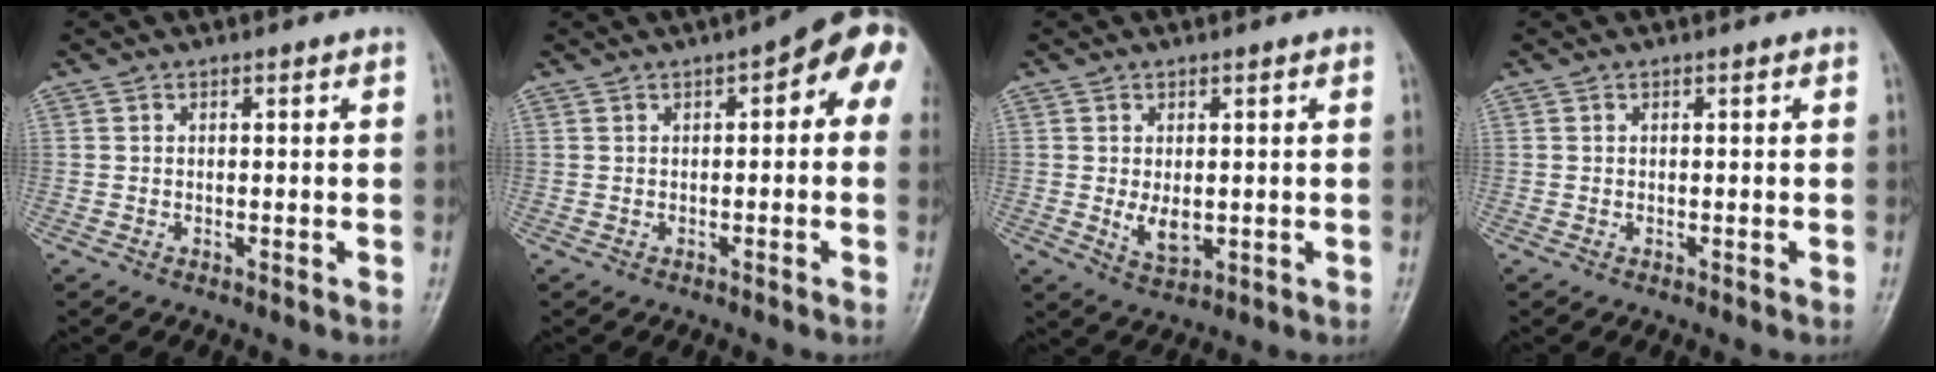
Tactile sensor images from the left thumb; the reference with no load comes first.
{"total": 9.6, "force": [2.9, 3.7, 8.3], "torque": [-0.083, 0.021, 0.023]}
{"total": 4.1, "force": [-0.2, 2.5, 3.3], "torque": [-0.043, -0.010, 0.007]}
{"total": 0.0}